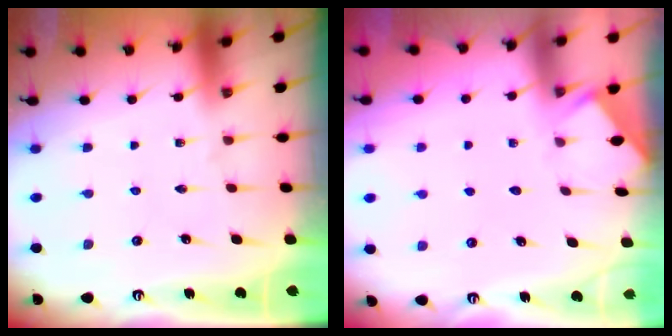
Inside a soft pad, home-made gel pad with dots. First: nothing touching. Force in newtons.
{"total": 1.9, "press": 1.9, "slide": 0.3}